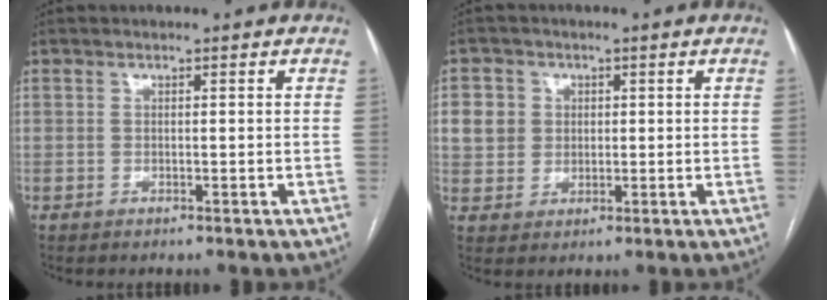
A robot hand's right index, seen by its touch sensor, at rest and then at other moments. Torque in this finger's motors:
{"motor_torque": [-0.01, 0.23, 0.02, 0.00]}